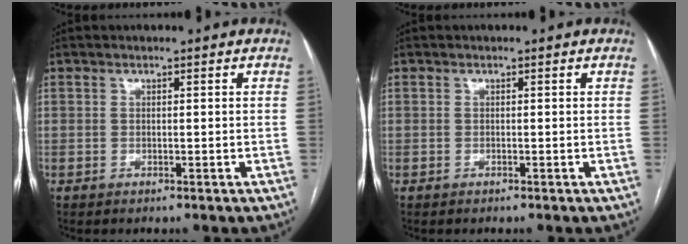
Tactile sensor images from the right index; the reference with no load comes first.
{"total": 0.0}